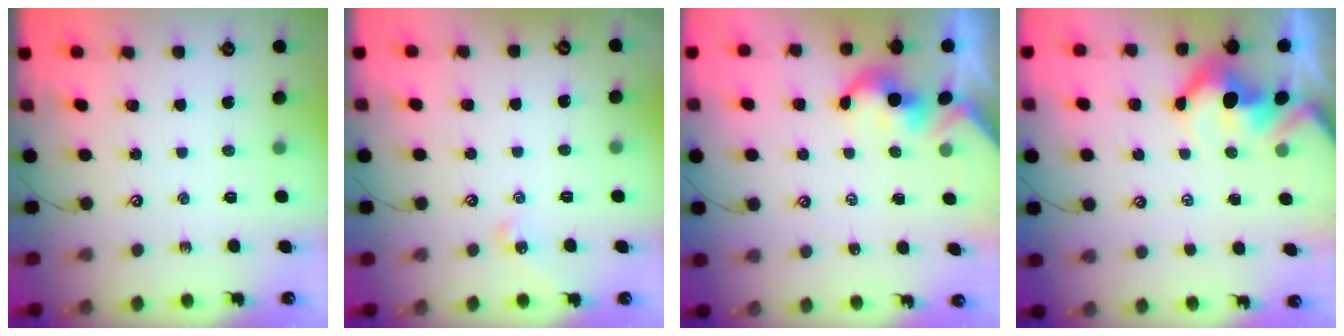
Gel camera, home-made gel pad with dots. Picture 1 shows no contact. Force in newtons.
{"total": 4.7, "press": 4.7, "slide": 0.7}
{"total": 2.2, "press": 2.2, "slide": 0.3}
{"total": 5.5, "press": 5.4, "slide": 1.2}